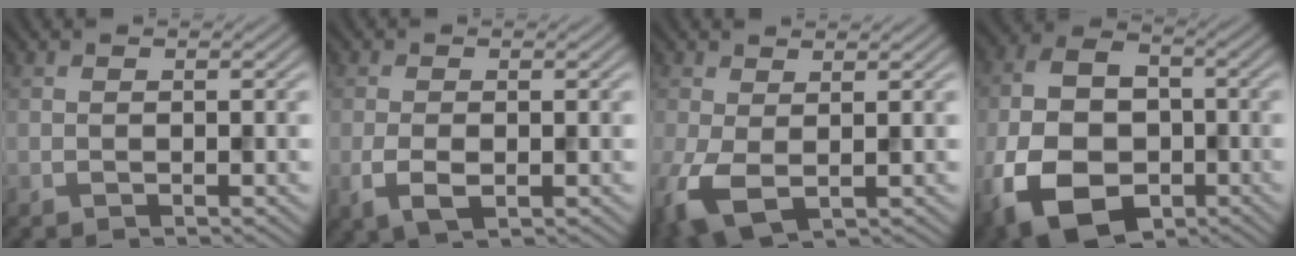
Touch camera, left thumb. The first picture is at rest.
{"total": 3.2, "force": [-0.9, 1.7, 2.5], "torque": [-0.062, -0.011, -0.015]}
{"total": 5.2, "force": [-0.9, 3.0, 4.2], "torque": [-0.113, -0.008, -0.021]}
{"total": 13.9, "force": [-5.0, 9.4, 8.9], "torque": [-0.196, -0.026, -0.096]}